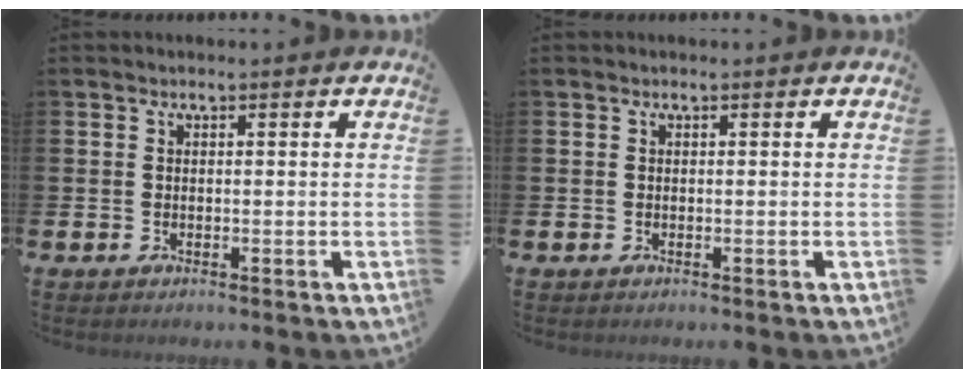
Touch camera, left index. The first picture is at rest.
{"total": 0.0}